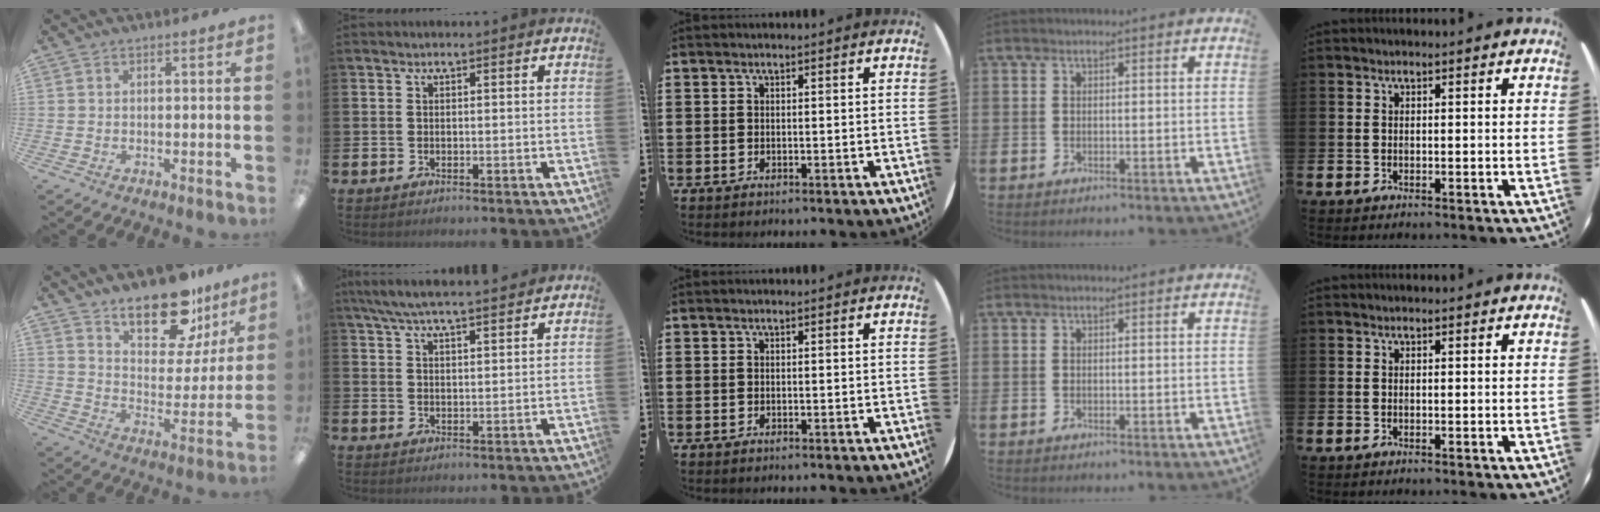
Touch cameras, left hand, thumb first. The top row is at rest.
{"thumb": {"total": 17.2, "force": [13.3, 7.2, 8.3], "torque": [-0.119, -0.088, 0.229]}, "index": {"total": 6.2, "force": [5.8, 0.3, 2.1], "torque": [-0.055, -0.023, 0.106]}}